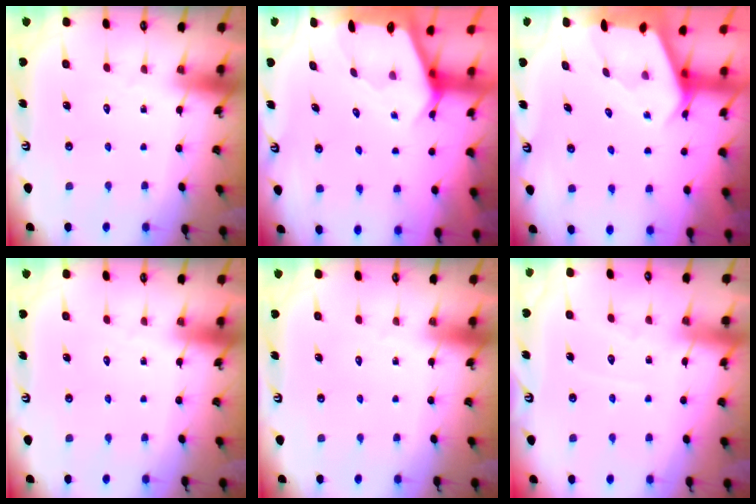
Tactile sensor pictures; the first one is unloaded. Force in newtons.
{"total": 2.4, "press": 2.4, "slide": 0.2}
{"total": 3.5, "press": 3.5, "slide": 0.3}
{"total": 0.0}
{"total": 0.0}
{"total": 5.1, "press": 5.0, "slide": 0.7}